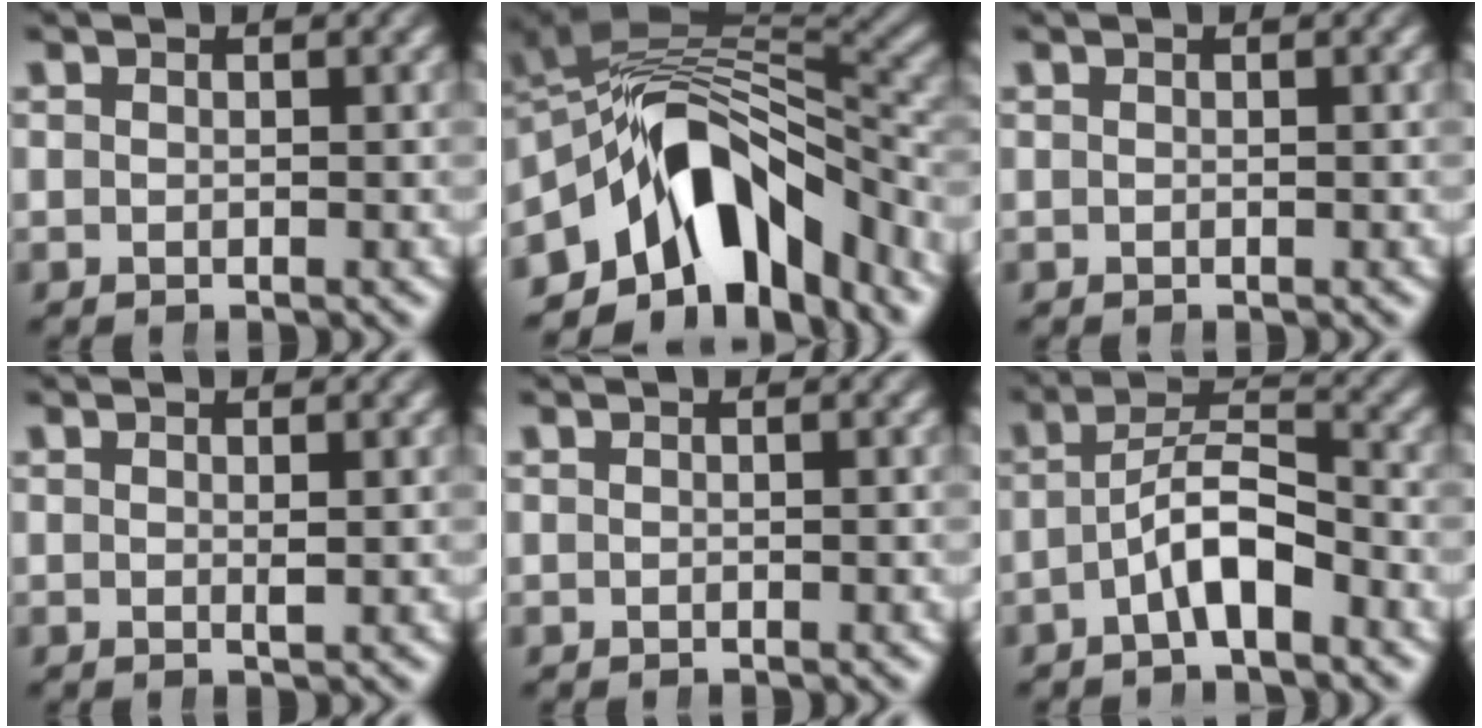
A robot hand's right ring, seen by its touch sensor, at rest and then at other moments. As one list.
[{"total": 15.6, "force": [-4.4, 10.5, 10.7], "torque": [-0.188, -0.030, -0.062]}, {"total": 0.0}, {"total": 0.7, "force": [0.0, -0.4, 0.6], "torque": [-0.010, -0.003, 0.002]}, {"total": 0.0}, {"total": 4.3, "force": [-2.2, 1.7, 3.2], "torque": [-0.055, -0.005, -0.035]}]